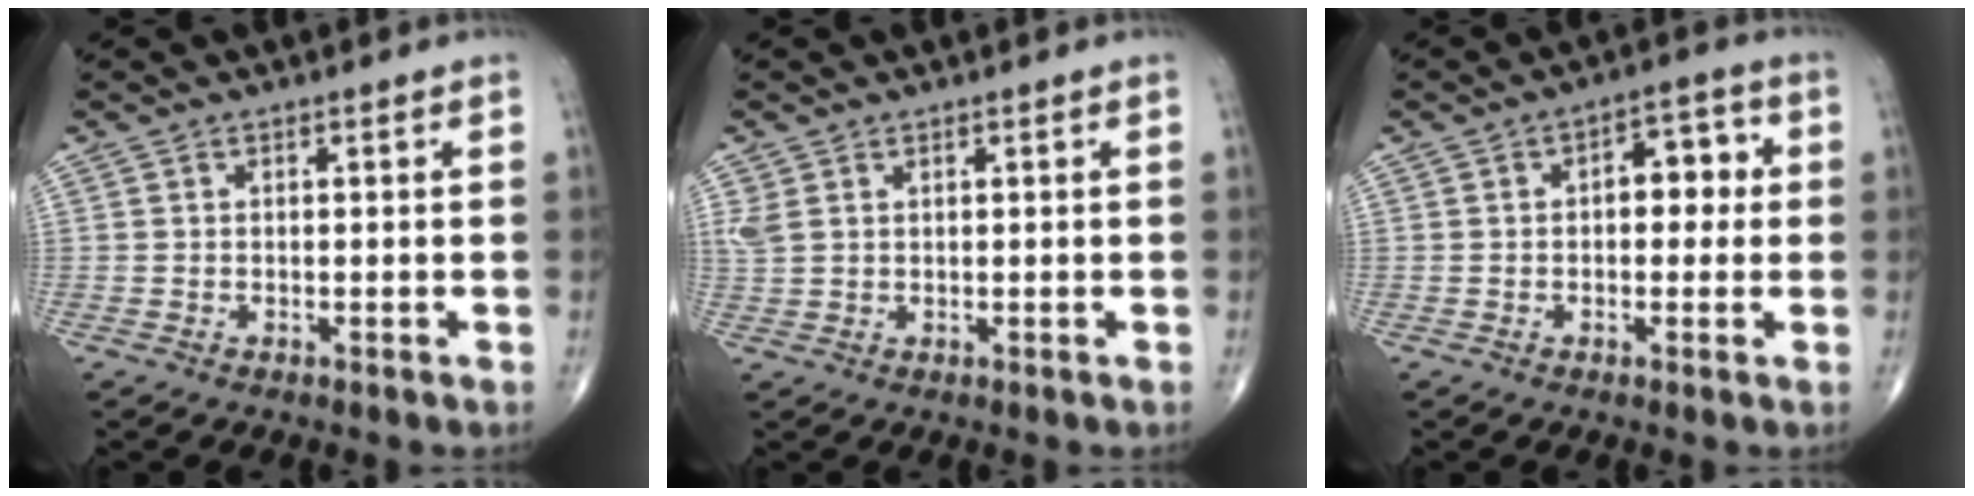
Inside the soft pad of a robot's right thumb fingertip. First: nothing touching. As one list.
[{"total": 2.2, "force": [1.1, 1.4, 1.3], "torque": [-0.035, 0.005, 0.032]}, {"total": 6.9, "force": [0.6, 4.0, 5.5], "torque": [-0.039, 0.021, 0.000]}]